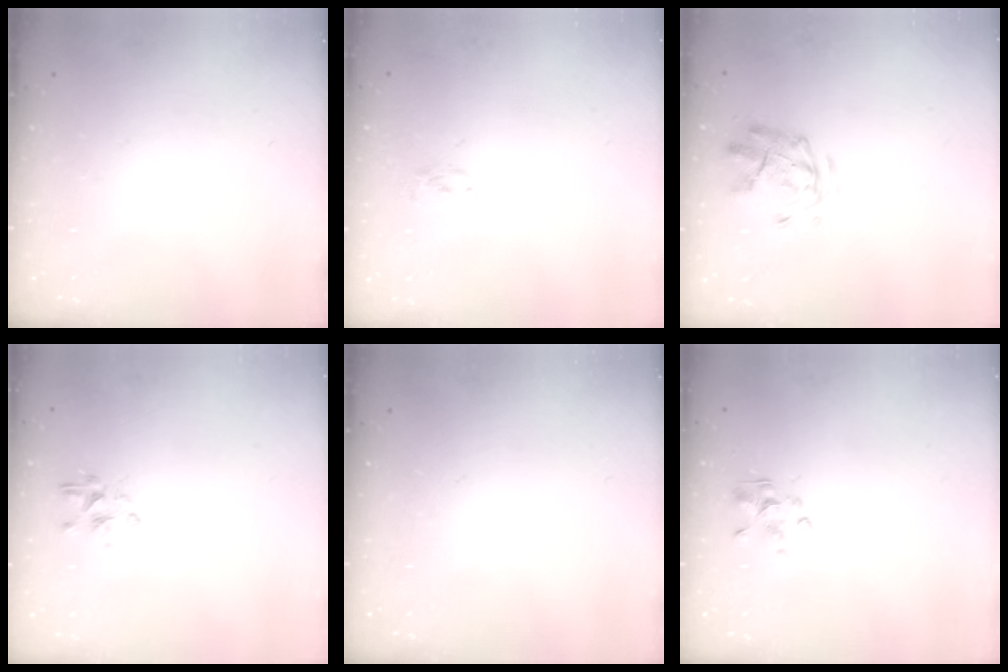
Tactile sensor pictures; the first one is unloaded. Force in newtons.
{"total": 1.4, "press": 1.0, "slide": 0.9}
{"total": 2.7, "press": 2.4, "slide": 1.2}
{"total": 2.1, "press": 1.9, "slide": 0.9}
{"total": 0.0}
{"total": 1.9, "press": 1.8, "slide": 0.6}